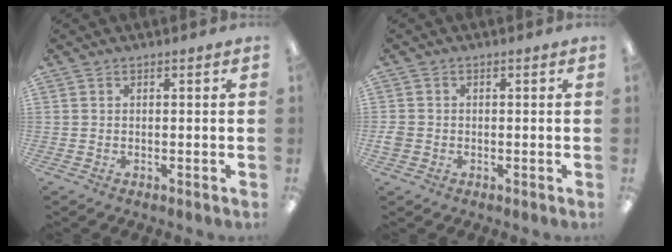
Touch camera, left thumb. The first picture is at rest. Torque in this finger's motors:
{"motor_torque": [-0.24, 0.45, 0.57, 0.02, 0.05]}